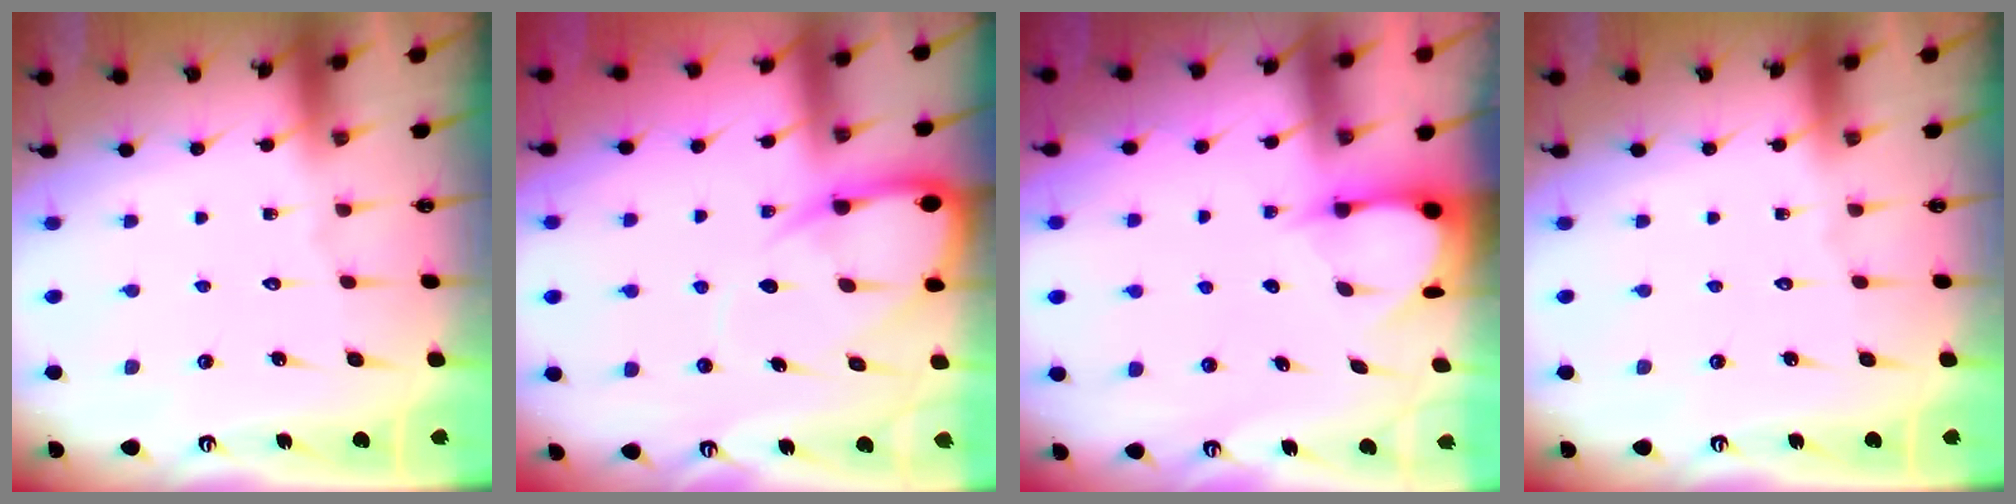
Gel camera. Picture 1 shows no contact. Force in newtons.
{"total": 9.3, "press": 9.3, "slide": 1.1}
{"total": 3.6, "press": 3.6, "slide": 0.3}
{"total": 0.0}